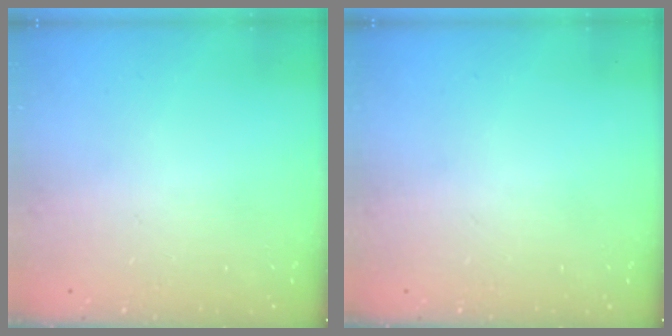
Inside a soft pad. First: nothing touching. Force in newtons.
{"total": 0.0}